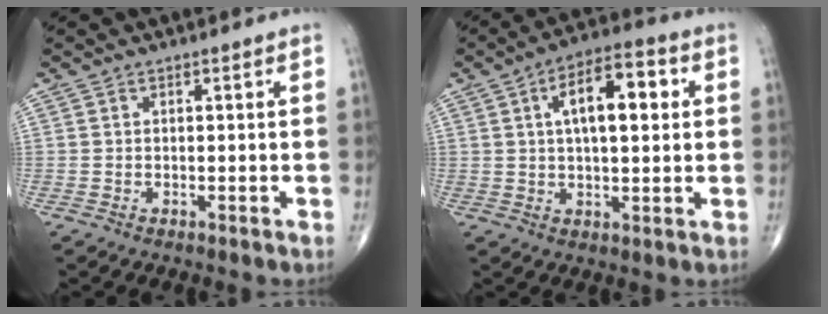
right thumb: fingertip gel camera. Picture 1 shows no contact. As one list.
[{"total": 12.1, "force": [2.9, 5.3, 10.5], "torque": [-0.149, 0.016, 0.040]}]